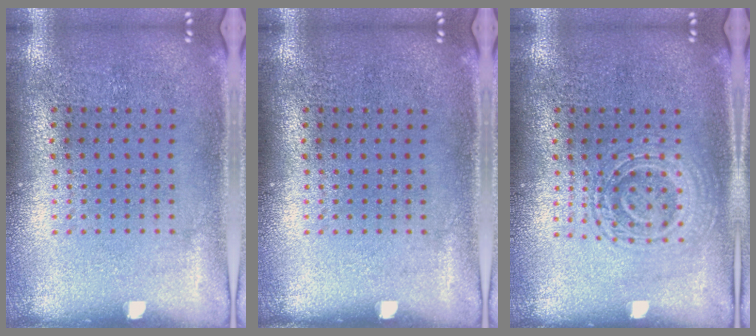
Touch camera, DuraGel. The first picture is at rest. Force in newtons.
{"total": 0.0}
{"total": 2.7, "press": 2.7, "slide": 0.5}